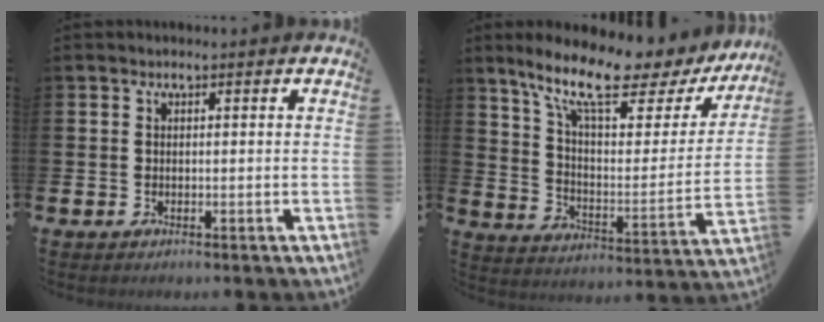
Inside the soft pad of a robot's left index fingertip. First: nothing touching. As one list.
[{"total": 12.3, "force": [9.7, 3.0, 6.9], "torque": [-0.156, -0.053, 0.162]}]